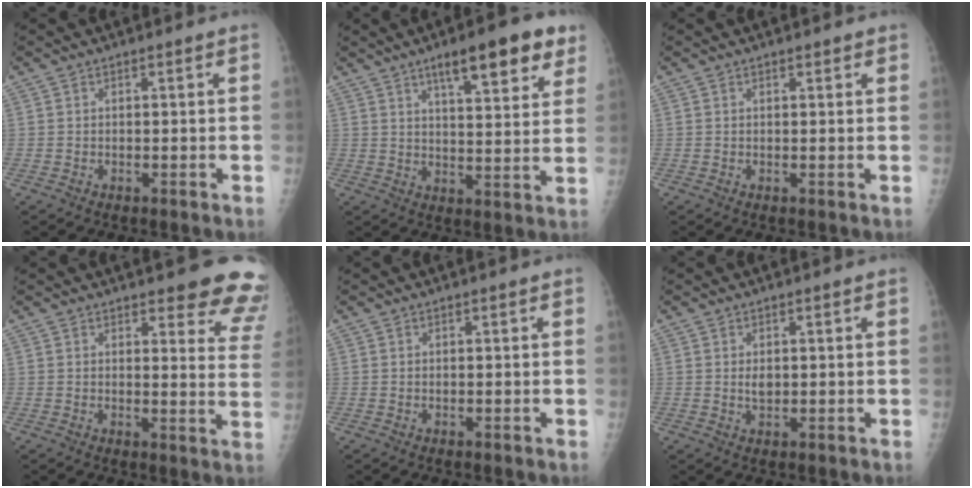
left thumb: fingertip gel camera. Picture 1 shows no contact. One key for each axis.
{"total": 14.1, "fx": 8.3, "fy": 4.0, "fz": 10.6, "tx": -0.119, "ty": -0.030, "tz": 0.118}
{"total": 1.0, "fx": 0.7, "fy": 0.4, "fz": 0.5, "tx": -0.003, "ty": -0.003, "tz": 0.008}
{"total": 12.1, "fx": 10.5, "fy": 3.3, "fz": 5.1, "tx": -0.010, "ty": -0.072, "tz": 0.095}
{"total": 0.0}
{"total": 2.0, "fx": 0.4, "fy": 1.3, "fz": 1.5, "tx": -0.020, "ty": -0.004, "tz": 0.009}